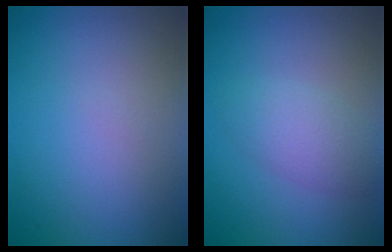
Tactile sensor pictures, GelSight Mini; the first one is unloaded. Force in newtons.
{"total": 3.2, "press": 3.2, "slide": 0.1}